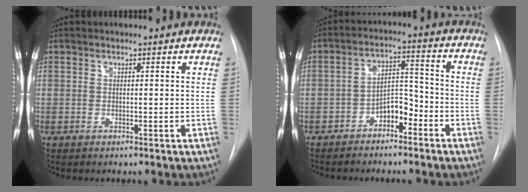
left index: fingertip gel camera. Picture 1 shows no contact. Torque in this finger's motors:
{"motor_torque": [0.07, 0.03, 0.08, 0.04]}